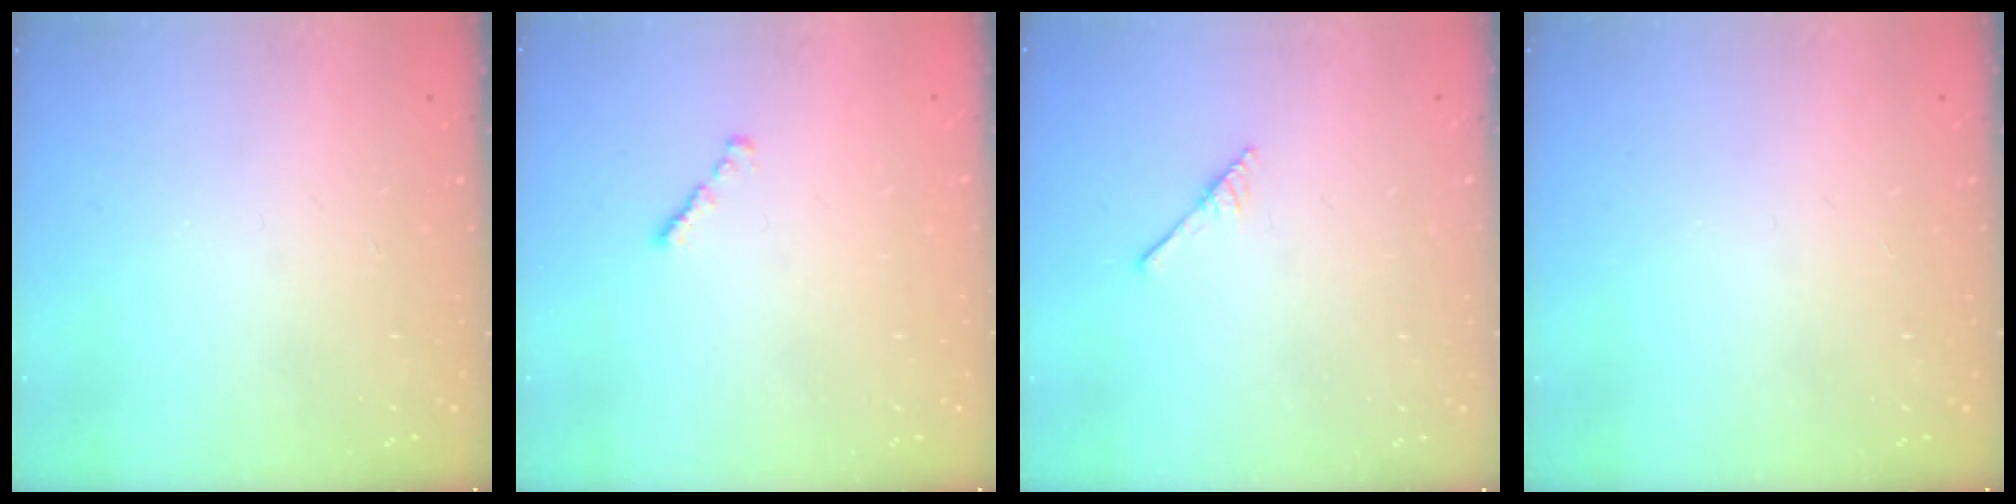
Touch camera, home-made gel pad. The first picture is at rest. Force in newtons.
{"total": 1.1, "press": 1.0, "slide": 0.5}
{"total": 2.9, "press": 2.9, "slide": 0.3}
{"total": 0.0}